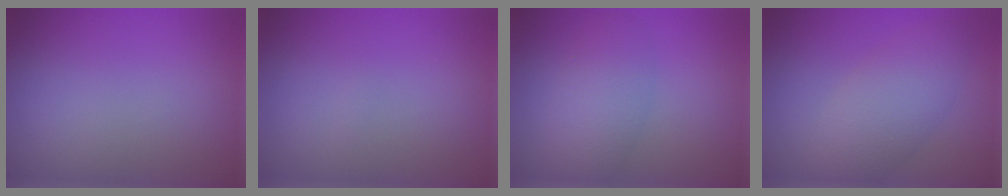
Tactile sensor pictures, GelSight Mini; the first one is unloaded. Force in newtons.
{"total": 0.0}
{"total": 3.8, "press": 3.8, "slide": 0.1}
{"total": 4.8, "press": 4.8, "slide": 0.2}